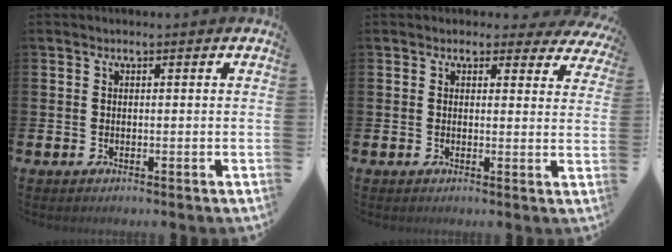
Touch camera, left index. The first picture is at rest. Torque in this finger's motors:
{"motor_torque": [1.07, -1.07, 0.17, 0.00]}